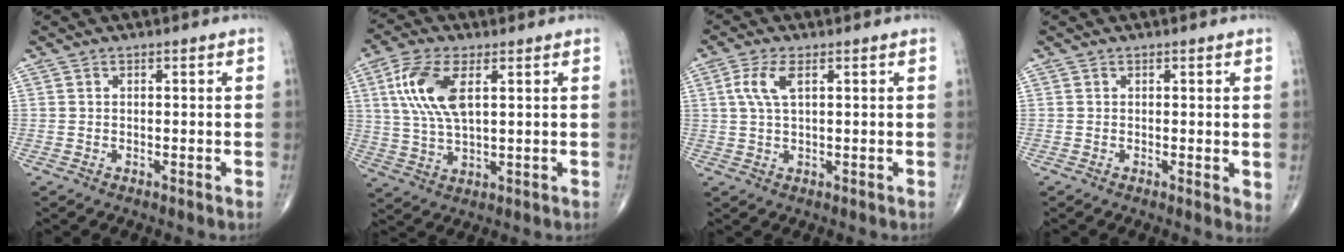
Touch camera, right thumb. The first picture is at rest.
{"total": 11.1, "force": [3.3, 4.9, 9.4], "torque": [-0.205, -0.002, 0.068]}
{"total": 4.7, "force": [1.5, 1.8, 4.1], "torque": [-0.101, 0.005, 0.030]}
{"total": 2.0, "force": [0.3, 0.7, 1.8], "torque": [-0.024, -0.008, 0.001]}